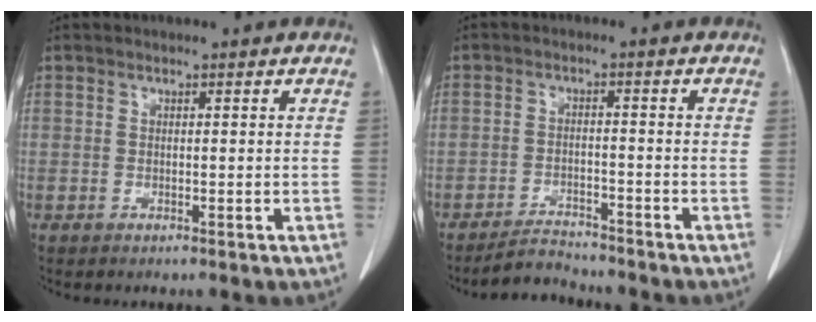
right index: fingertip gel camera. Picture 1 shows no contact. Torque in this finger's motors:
{"motor_torque": [-0.80, -0.65, -0.29, -0.10]}